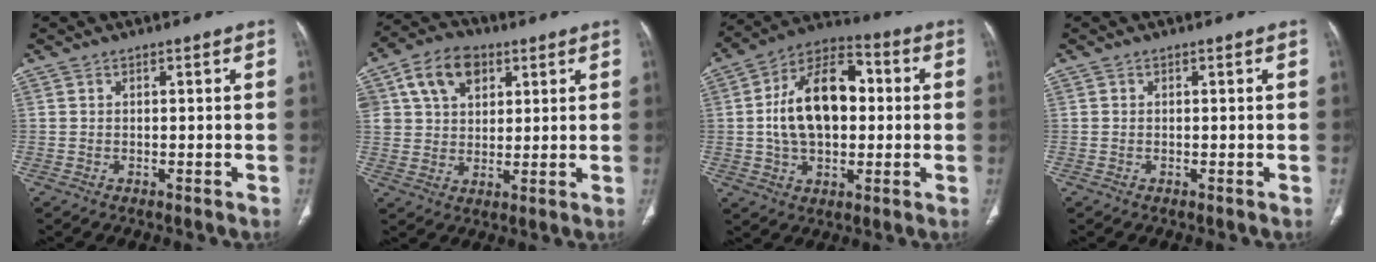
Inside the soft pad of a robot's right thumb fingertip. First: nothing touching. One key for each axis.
{"total": 11.3, "fx": 4.7, "fy": 7.9, "fz": 6.5, "tx": -0.086, "ty": -0.003, "tz": 0.081}
{"total": 17.5, "fx": 1.1, "fy": 10.7, "fz": 13.8, "tx": -0.215, "ty": 0.029, "tz": 0.013}
{"total": 0.0}